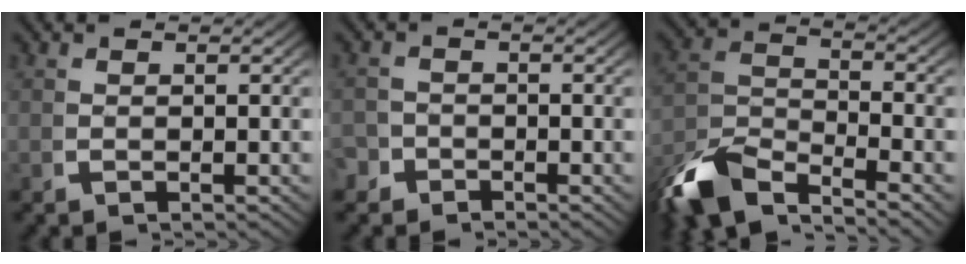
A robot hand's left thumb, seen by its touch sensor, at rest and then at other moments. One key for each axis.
{"total": 2.4, "fx": -2.1, "fy": 1.2, "fz": -0.1, "tx": -0.002, "ty": -0.019, "tz": -0.032}
{"total": 9.0, "fx": -4.6, "fy": 5.5, "fz": 5.5, "tx": -0.130, "ty": -0.037, "tz": -0.068}